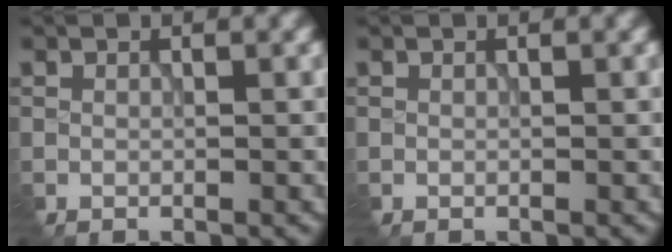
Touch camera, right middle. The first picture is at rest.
{"total": 0.0}